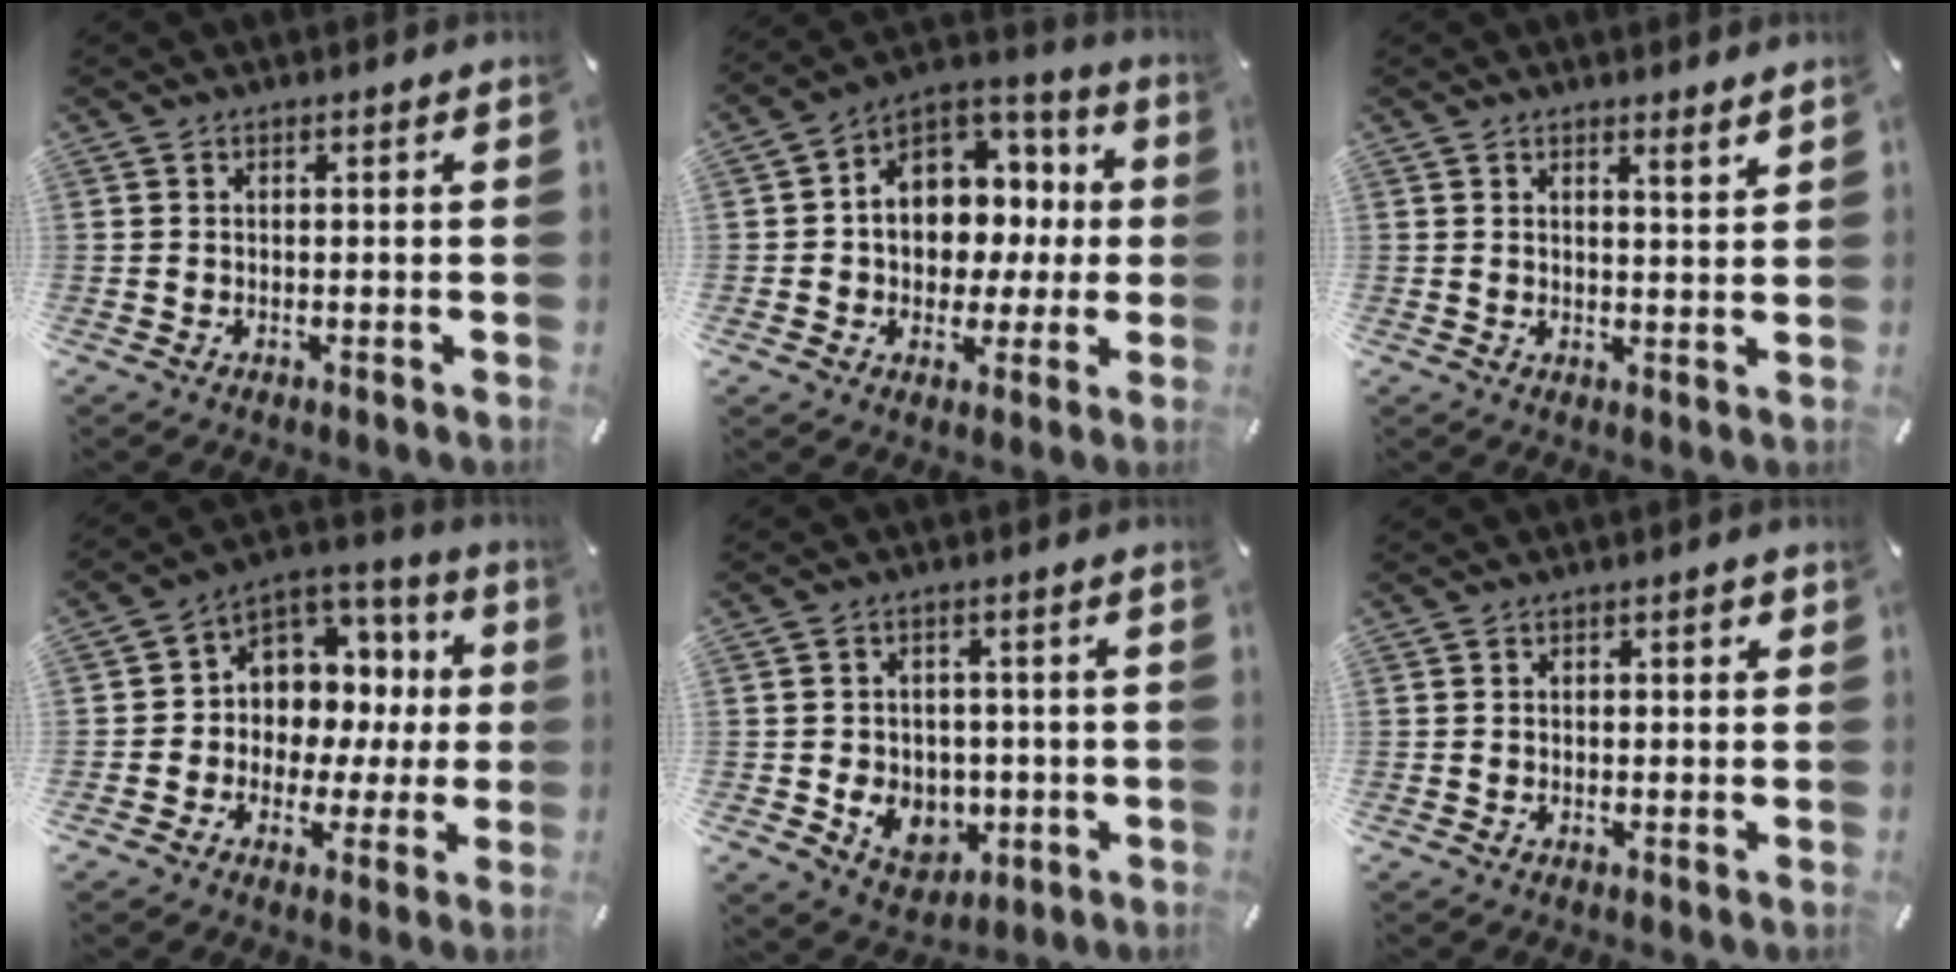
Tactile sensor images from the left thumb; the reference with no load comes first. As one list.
[{"total": 10.9, "force": [0.4, 9.8, 4.7], "torque": [-0.065, -0.016, 0.017]}, {"total": 2.8, "force": [2.6, -0.1, 1.0], "torque": [-0.017, -0.021, 0.044]}, {"total": 9.4, "force": [1.4, 8.9, 2.6], "torque": [-0.042, -0.031, 0.035]}, {"total": 8.3, "force": [-1.6, 7.2, 3.9], "torque": [-0.067, 0.009, -0.024]}, {"total": 1.6, "force": [0.3, 0.8, 1.4], "torque": [-0.019, 0.004, 0.001]}]